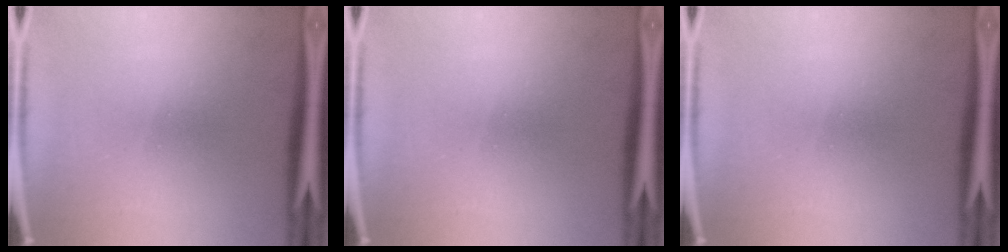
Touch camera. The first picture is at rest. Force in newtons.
{"total": 0.0}
{"total": 0.0}